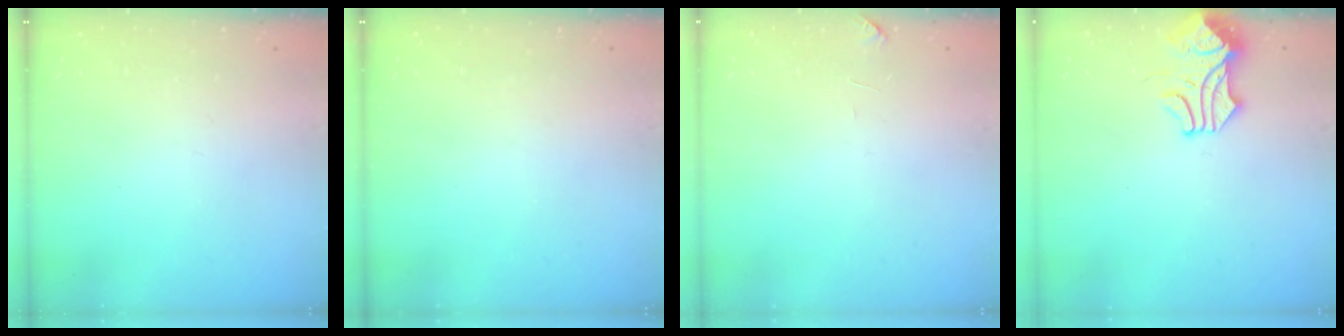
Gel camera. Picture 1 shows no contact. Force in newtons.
{"total": 0.0}
{"total": 1.0, "press": 0.8, "slide": 0.6}
{"total": 1.4, "press": 1.4, "slide": 0.0}